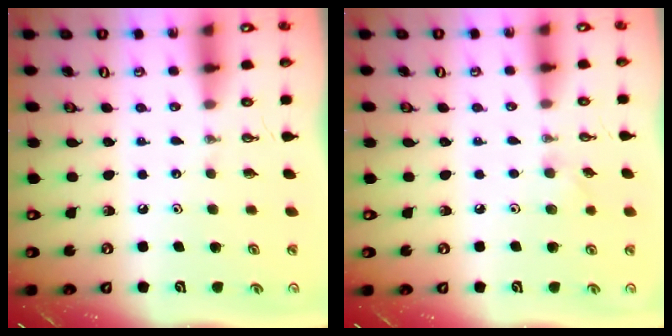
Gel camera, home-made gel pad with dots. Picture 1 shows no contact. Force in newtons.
{"total": 3.9, "press": 3.8, "slide": 0.8}